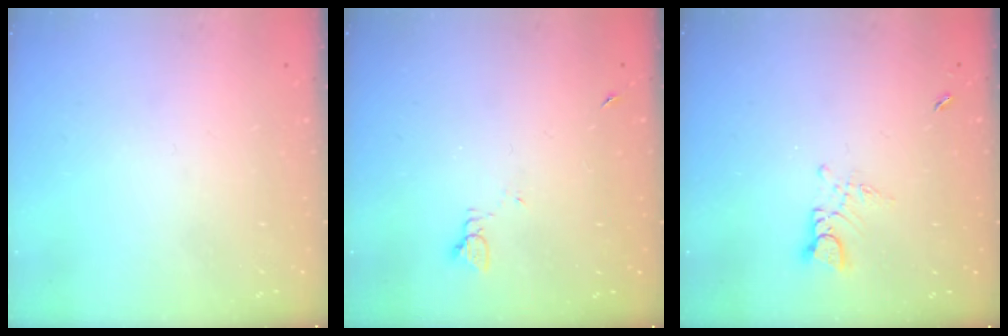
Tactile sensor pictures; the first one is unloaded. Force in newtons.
{"total": 2.7, "press": 2.7, "slide": 0.3}
{"total": 3.3, "press": 3.2, "slide": 0.4}